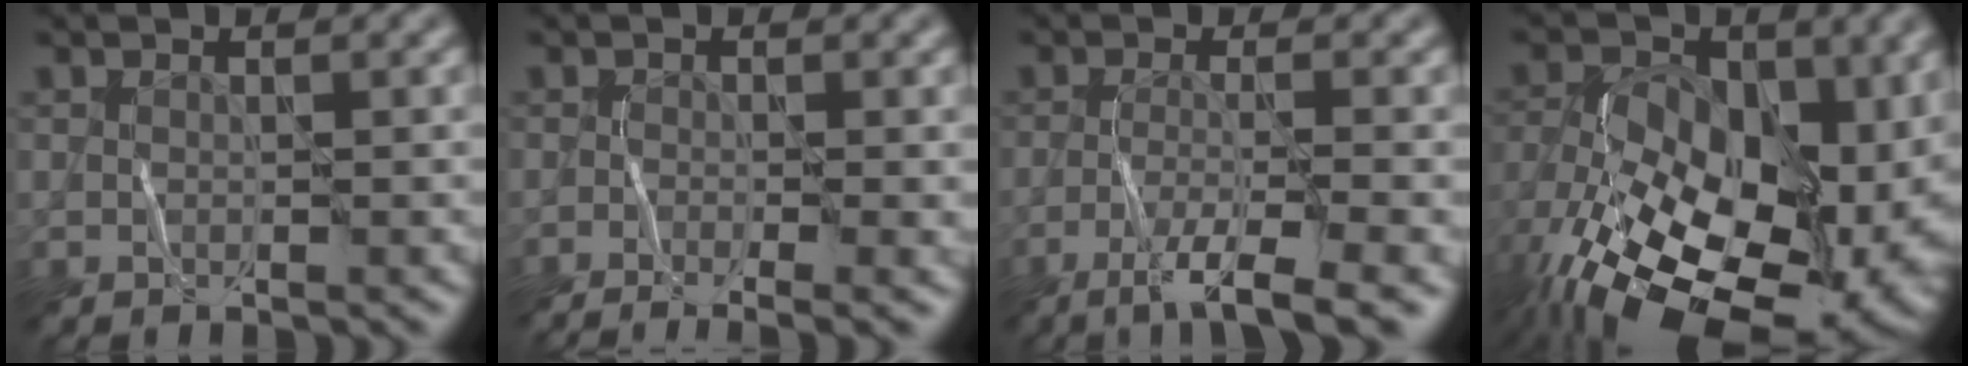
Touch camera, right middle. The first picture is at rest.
{"total": 3.3, "force": [-1.8, 0.8, 2.7], "torque": [-0.030, -0.001, -0.019]}
{"total": 4.9, "force": [-2.8, 0.5, 4.1], "torque": [-0.076, 0.002, -0.043]}
{"total": 18.8, "force": [-6.1, 10.9, 14.1], "torque": [-0.249, -0.021, -0.074]}